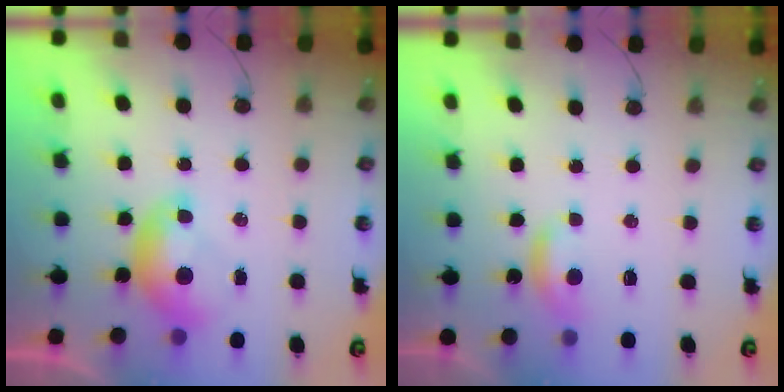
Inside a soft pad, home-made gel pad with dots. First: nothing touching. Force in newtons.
{"total": 2.0, "press": 2.0, "slide": 0.4}